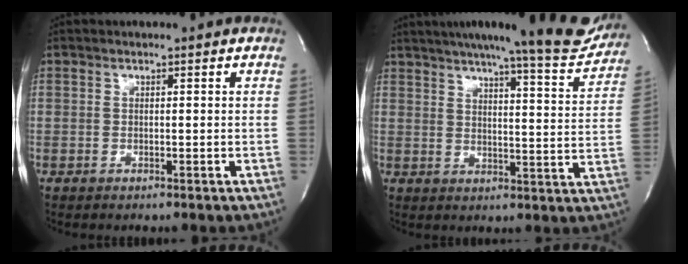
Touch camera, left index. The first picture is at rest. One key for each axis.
{"total": 18.5, "fx": 16.7, "fy": 1.5, "fz": 7.7, "tx": -0.105, "ty": -0.033, "tz": 0.203}